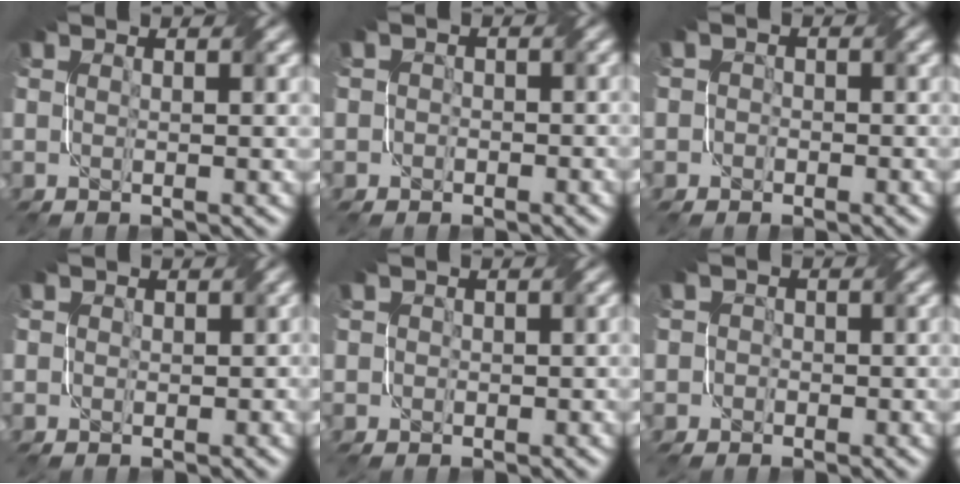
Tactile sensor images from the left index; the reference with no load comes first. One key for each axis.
{"total": 2.0, "fx": -0.3, "fy": 2.0, "fz": 0.4, "tx": 0.009, "ty": 0.003, "tz": -0.014}
{"total": 2.4, "fx": -0.3, "fy": 2.4, "fz": 0.4, "tx": 0.010, "ty": 0.009, "tz": -0.026}
{"total": 1.9, "fx": 0.1, "fy": 1.8, "fz": 0.6, "tx": 0.004, "ty": 0.004, "tz": -0.006}
{"total": 1.8, "fx": 0.1, "fy": 1.7, "fz": 0.6, "tx": -0.001, "ty": 0.000, "tz": -0.001}
{"total": 2.9, "fx": -0.5, "fy": 2.8, "fz": 0.6, "tx": 0.009, "ty": 0.012, "tz": -0.033}